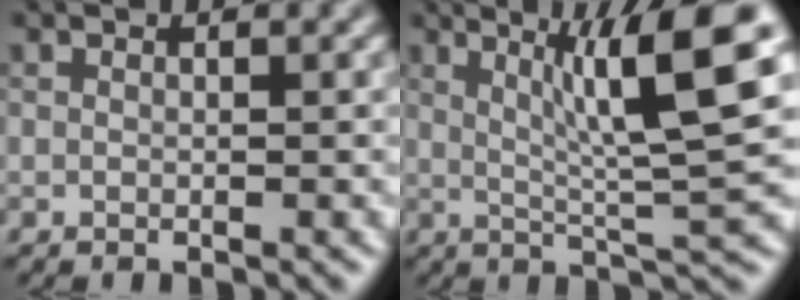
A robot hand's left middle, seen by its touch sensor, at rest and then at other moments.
{"total": 8.9, "force": [2.9, 1.1, 8.3], "torque": [-0.123, 0.007, 0.052]}